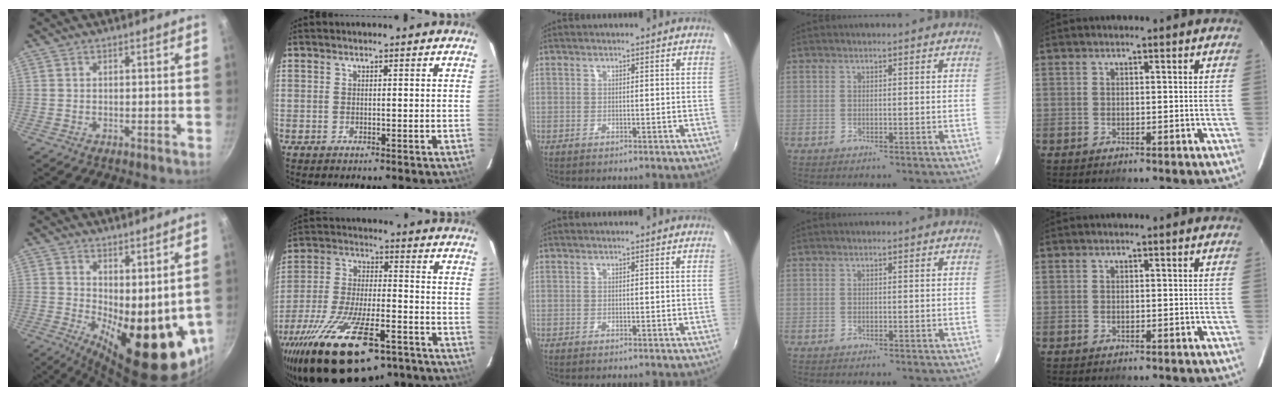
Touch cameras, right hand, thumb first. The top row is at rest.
{"thumb": {"total": 16.9, "force": [1.5, 7.2, 15.2], "torque": [-0.175, -0.036, 0.044]}, "index": {"total": 27.2, "force": [-18.2, 10.0, 17.6], "torque": [-0.348, -0.051, -0.286]}}